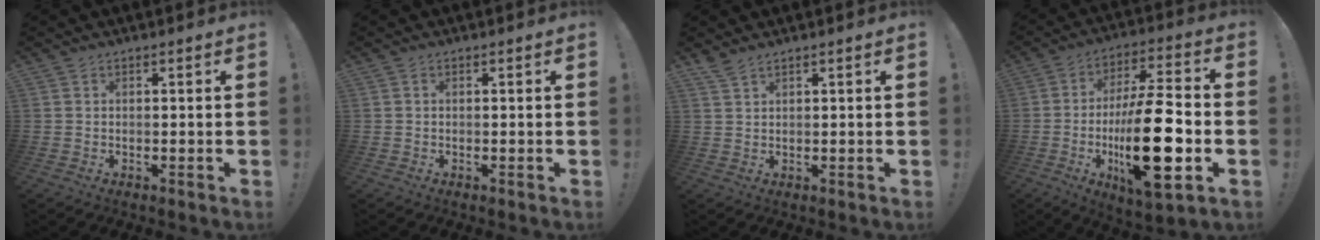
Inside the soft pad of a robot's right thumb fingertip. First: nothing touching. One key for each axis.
{"total": 0.0}
{"total": 2.4, "fx": 2.1, "fy": 0.4, "fz": 1.2, "tx": -0.020, "ty": -0.014, "tz": 0.038}
{"total": 25.0, "fx": -4.8, "fy": 8.0, "fz": 23.1, "tx": -0.400, "ty": 0.003, "tz": -0.077}